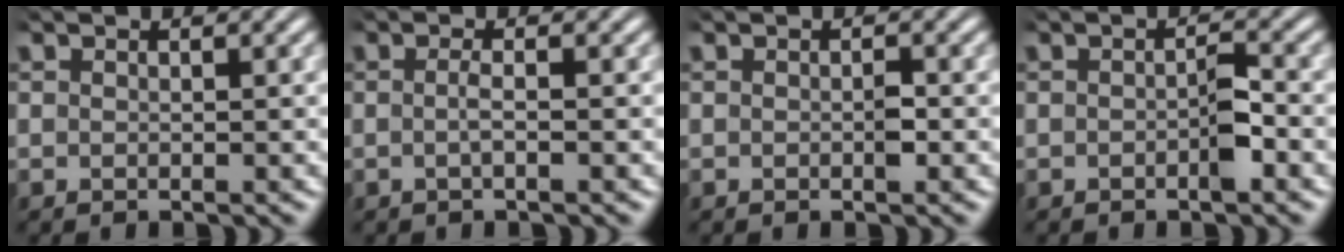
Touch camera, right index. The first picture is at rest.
{"total": 1.2, "force": [-0.6, -0.2, 1.0], "torque": [-0.022, -0.004, -0.010]}
{"total": 0.6, "force": [-0.2, 0.2, 0.5], "torque": [-0.010, -0.002, -0.005]}
{"total": 1.4, "force": [-0.6, 0.1, 1.3], "torque": [-0.015, 0.000, -0.011]}